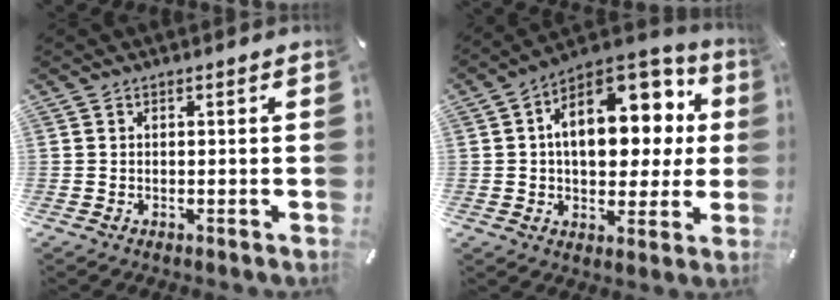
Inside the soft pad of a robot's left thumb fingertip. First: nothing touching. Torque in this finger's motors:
{"motor_torque": [2.51, 2.50, 0.60, -0.17, 0.44]}